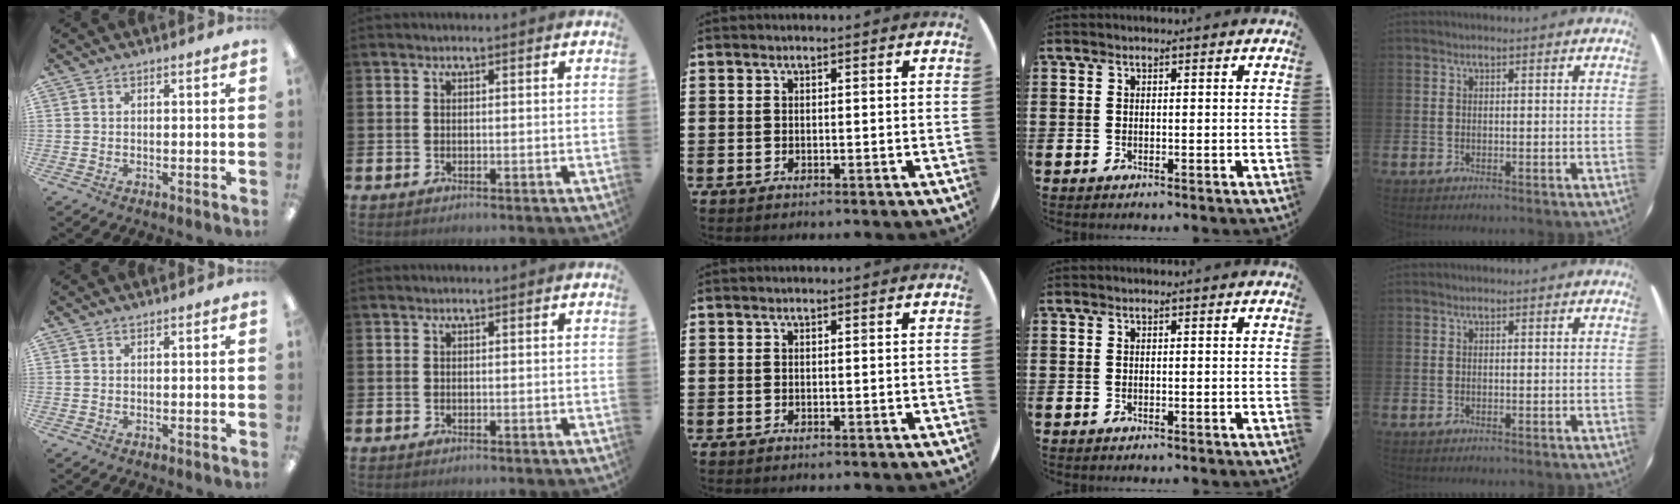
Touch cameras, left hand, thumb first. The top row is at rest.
{}